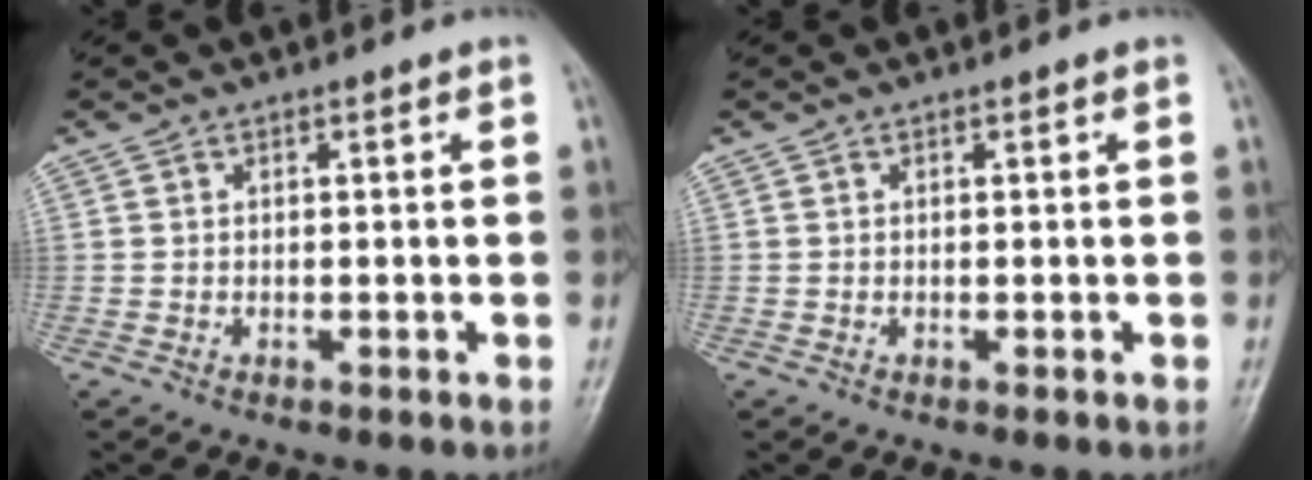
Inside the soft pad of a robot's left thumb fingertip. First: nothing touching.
{"total": 0.0}